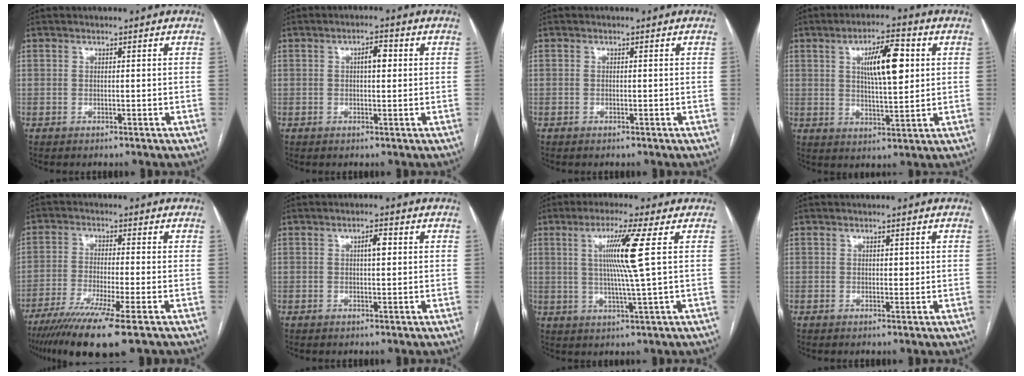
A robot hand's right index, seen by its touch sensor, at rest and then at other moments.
{"total": 3.0, "force": [0.6, 1.0, 2.7], "torque": [-0.045, 0.009, 0.009]}
{"total": 0.0}
{"total": 9.7, "force": [2.6, 2.4, 9.0], "torque": [-0.150, 0.009, 0.046]}
{"total": 12.2, "force": [-8.1, -0.5, 9.0], "torque": [-0.155, -0.031, -0.134]}
{"total": 2.4, "force": [0.6, 0.6, 2.2], "torque": [-0.038, 0.005, 0.009]}
{"total": 8.5, "force": [1.9, -1.8, 8.1], "torque": [-0.148, -0.002, 0.041]}
{"total": 1.3, "force": [0.3, 0.7, 1.0], "torque": [-0.012, 0.000, 0.005]}